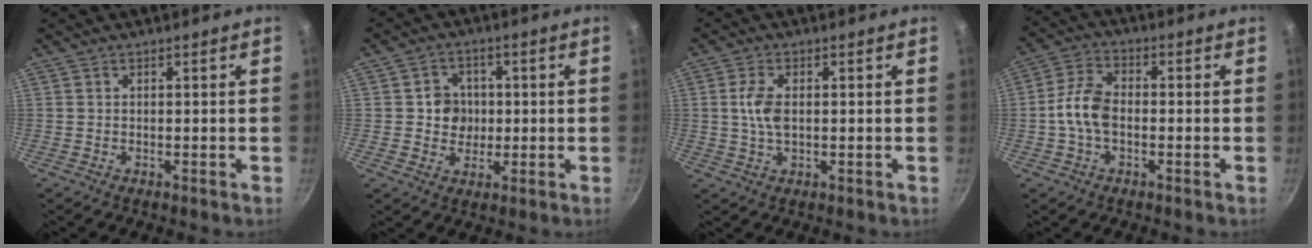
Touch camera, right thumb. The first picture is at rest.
{"total": 5.9, "force": [0.1, 5.5, 2.2], "torque": [0.000, 0.003, -0.003]}
{"total": 5.1, "force": [0.4, 2.7, 4.2], "torque": [-0.084, 0.005, 0.006]}
{"total": 7.6, "force": [-1.2, 4.7, 5.8], "torque": [-0.111, 0.031, -0.032]}